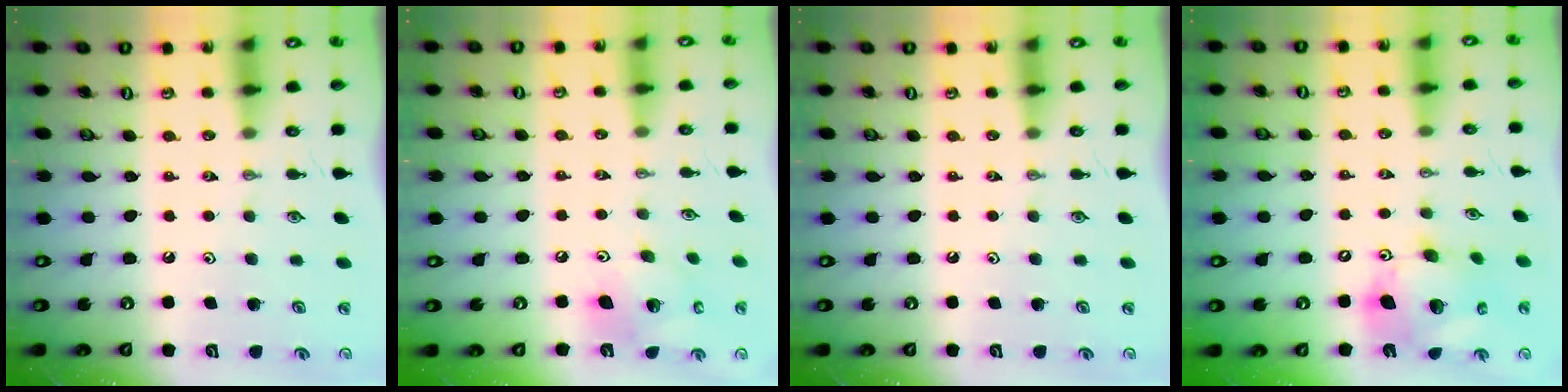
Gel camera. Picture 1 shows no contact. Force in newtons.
{"total": 13.5, "press": 13.3, "slide": 2.5}
{"total": 0.0}
{"total": 15.7, "press": 15.6, "slide": 2.3}